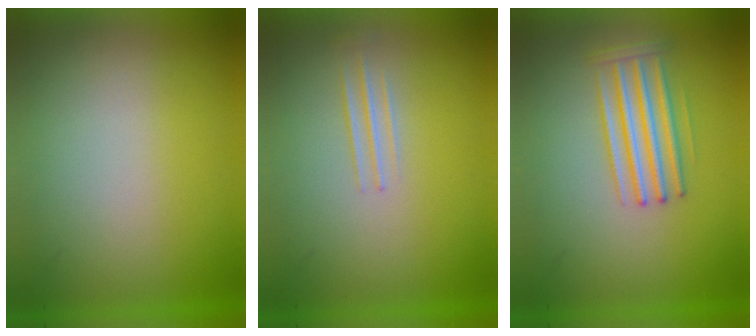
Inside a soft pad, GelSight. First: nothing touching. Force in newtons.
{"total": 1.4}
{"total": 2.9}